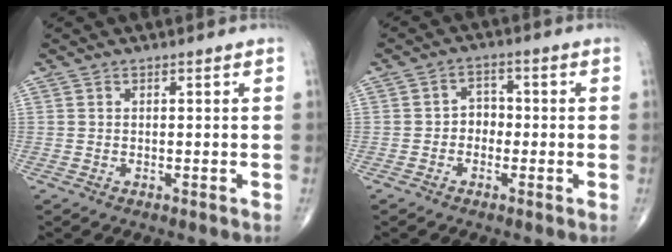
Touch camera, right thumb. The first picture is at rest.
{"total": 3.2, "force": [-0.9, 2.6, 1.6], "torque": [0.000, 0.017, -0.026]}